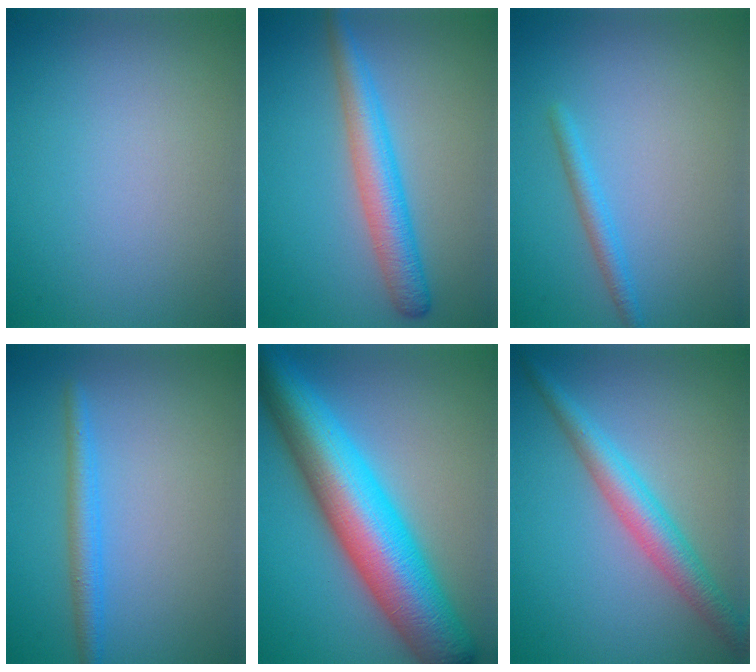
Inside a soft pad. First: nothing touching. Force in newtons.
{"total": 4.4, "press": 4.4, "slide": 0.1}
{"total": 1.6, "press": 1.6, "slide": 0.1}
{"total": 2.4, "press": 2.4, "slide": 0.2}
{"total": 13.4, "press": 13.4, "slide": 0.2}
{"total": 4.3, "press": 4.3, "slide": 0.0}